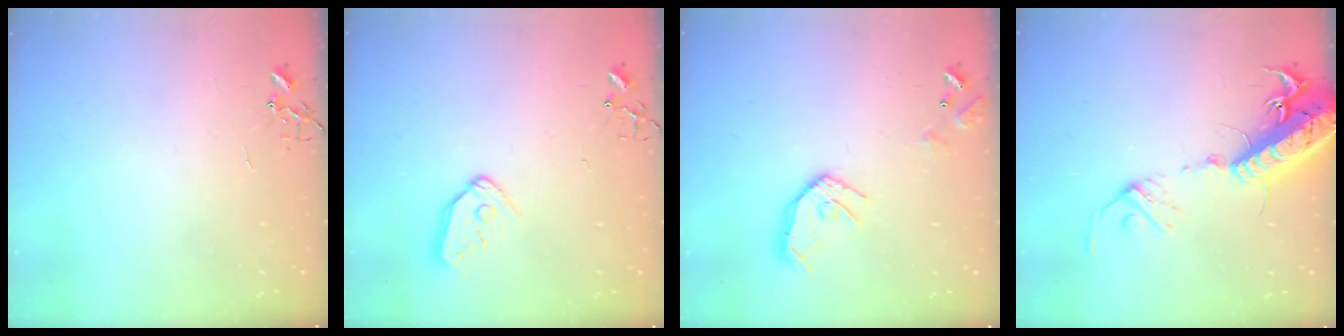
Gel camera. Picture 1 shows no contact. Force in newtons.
{"total": 10.0, "press": 9.9, "slide": 1.1}
{"total": 12.7, "press": 12.6, "slide": 1.6}
{"total": 20.6, "press": 20.2, "slide": 4.3}